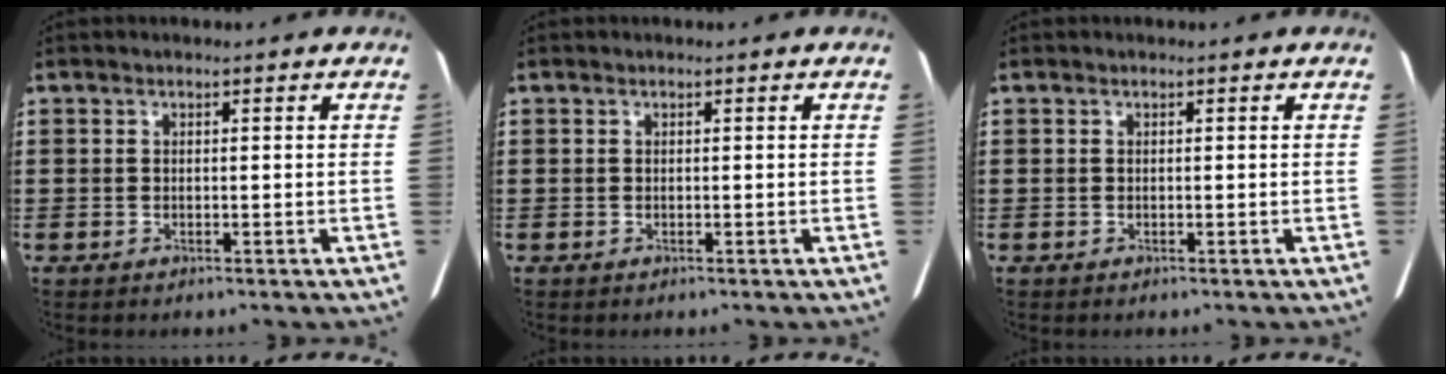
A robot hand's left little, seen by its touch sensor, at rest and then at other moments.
{"total": 0.0}
{"total": 0.0}